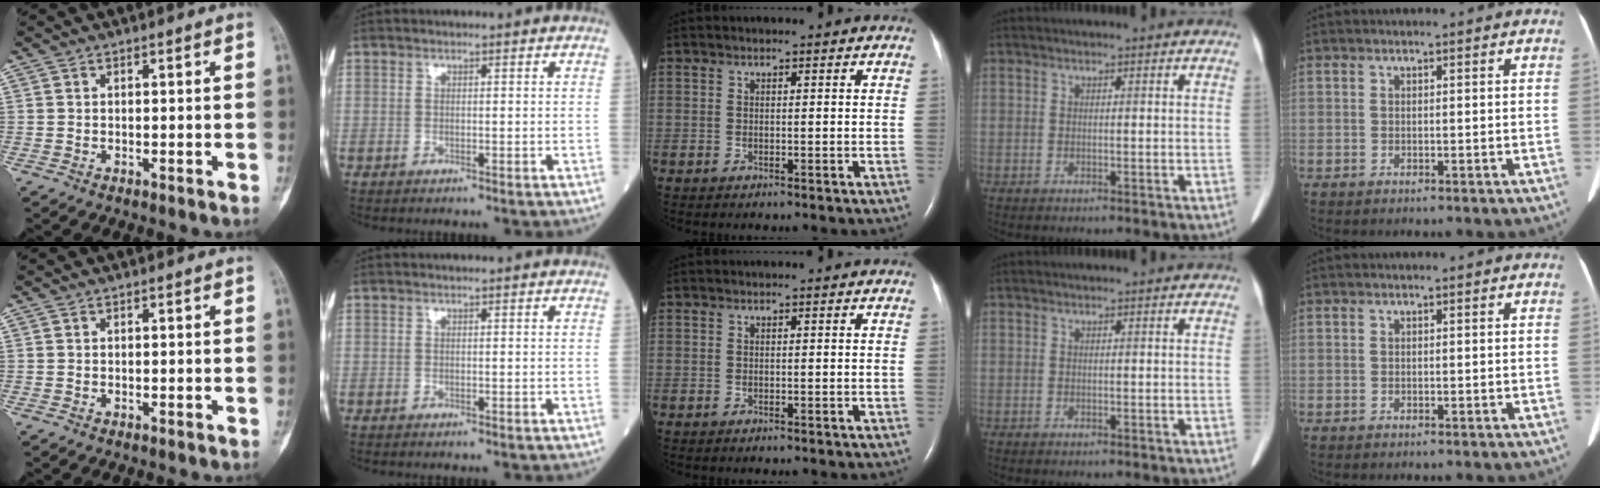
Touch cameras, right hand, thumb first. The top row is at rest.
{}